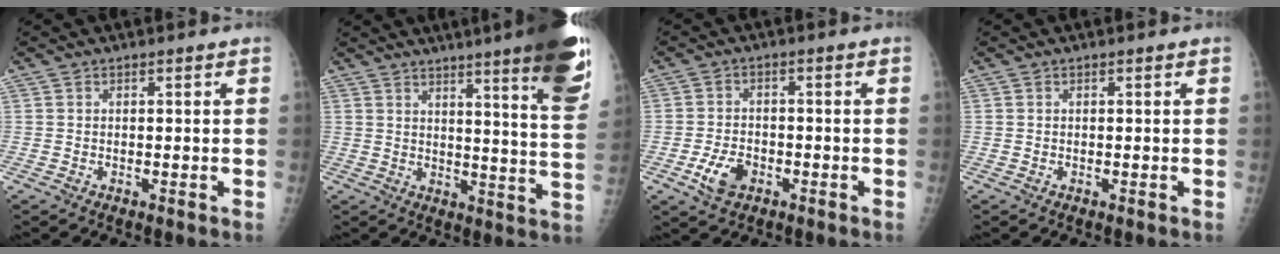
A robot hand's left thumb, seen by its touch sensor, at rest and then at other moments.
{"total": 19.4, "force": [12.2, 1.8, 15.0], "torque": [-0.175, -0.062, 0.148]}
{"total": 5.5, "force": [-2.5, 3.5, 3.4], "torque": [-0.063, 0.012, -0.044]}
{"total": 0.0}